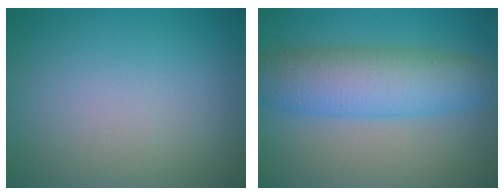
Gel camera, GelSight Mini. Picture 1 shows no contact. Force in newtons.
{"total": 7.2, "press": 7.2, "slide": 0.2}